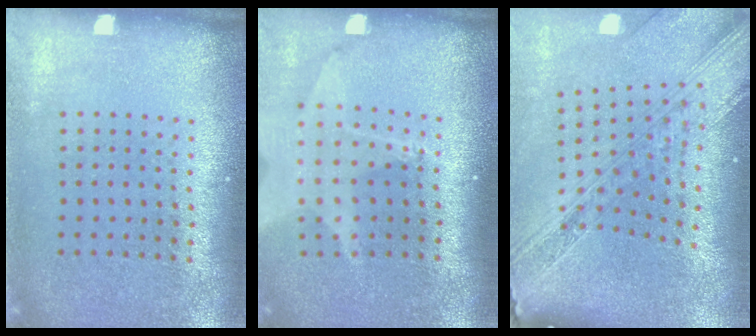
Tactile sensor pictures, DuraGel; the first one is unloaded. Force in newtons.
{"total": 2.0, "press": 1.5, "slide": 1.3}
{"total": 4.1, "press": 2.9, "slide": 2.9}